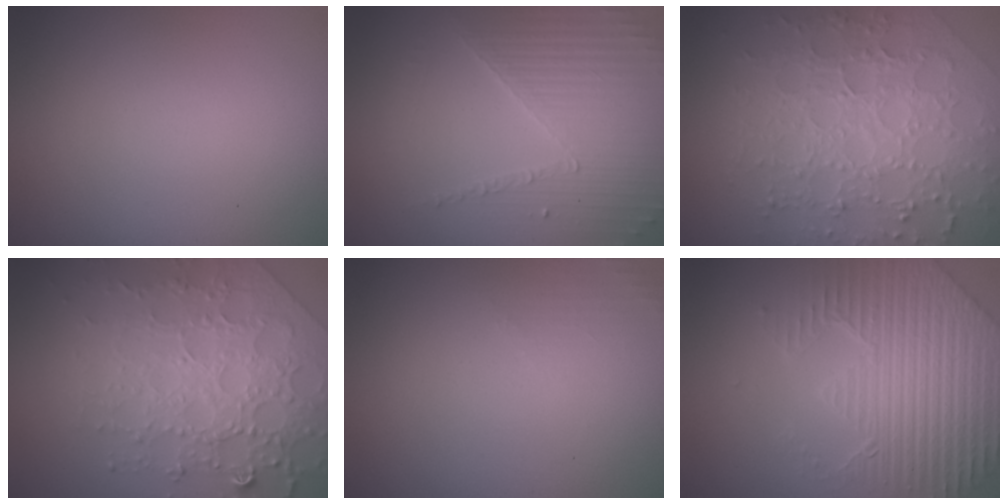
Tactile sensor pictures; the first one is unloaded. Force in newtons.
{"total": 3.7, "press": 3.3, "slide": 1.5}
{"total": 7.2, "press": 5.1, "slide": 5.1}
{"total": 7.9, "press": 5.6, "slide": 5.6}
{"total": 1.1, "press": 1.1, "slide": 0.3}
{"total": 7.4, "press": 5.6, "slide": 4.8}